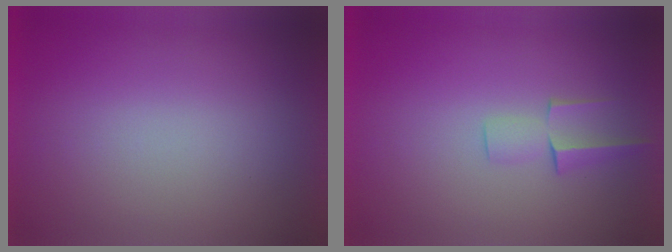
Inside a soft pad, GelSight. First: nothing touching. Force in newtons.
{"total": 2.1}